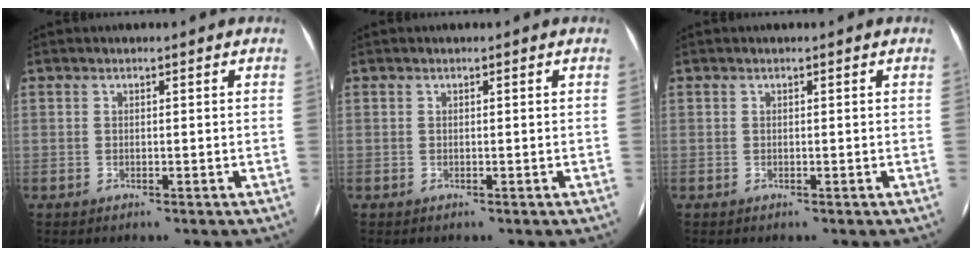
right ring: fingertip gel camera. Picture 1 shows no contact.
{"total": 0.0}
{"total": 0.0}